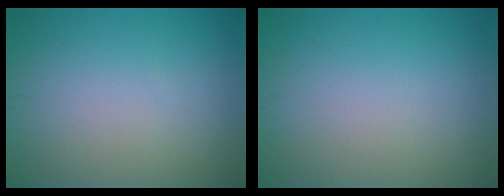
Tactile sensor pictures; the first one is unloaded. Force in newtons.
{"total": 0.0}